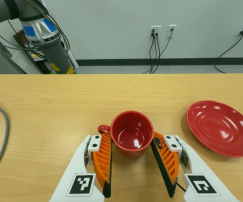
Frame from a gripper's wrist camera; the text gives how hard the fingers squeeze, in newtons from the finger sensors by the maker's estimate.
{"total": 2.7, "left": 2.4, "right": 2.9}